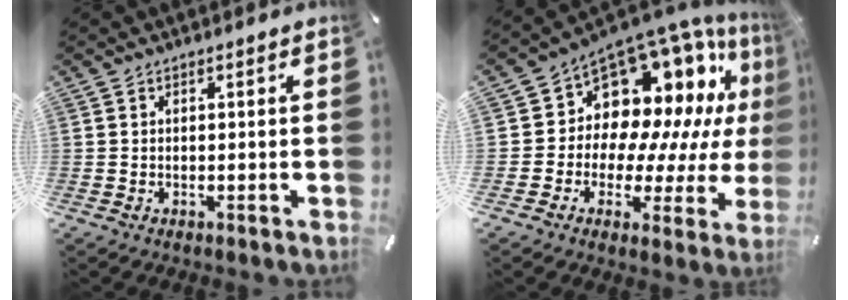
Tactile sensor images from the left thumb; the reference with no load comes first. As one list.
[{"total": 14.1, "force": [8.0, 9.9, 6.0], "torque": [-0.085, -0.099, 0.147]}]